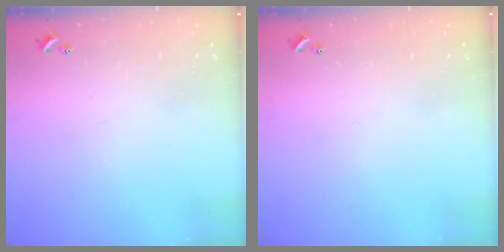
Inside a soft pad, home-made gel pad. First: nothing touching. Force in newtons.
{"total": 0.0}